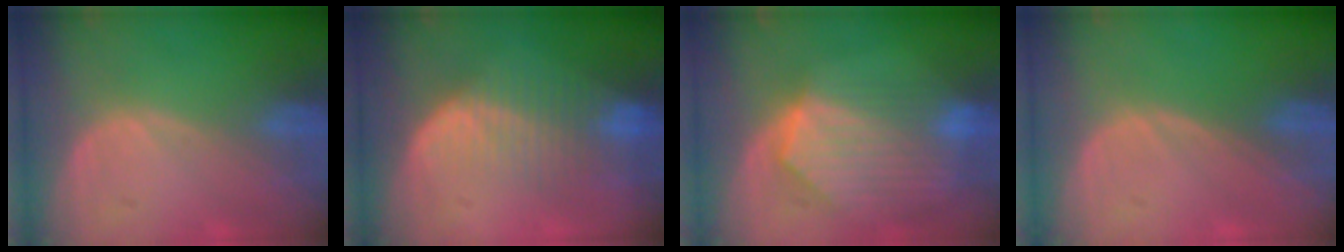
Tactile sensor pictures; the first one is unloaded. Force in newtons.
{"total": 8.0, "press": 7.0, "slide": 3.8}
{"total": 9.4, "press": 8.3, "slide": 4.4}
{"total": 0.0}